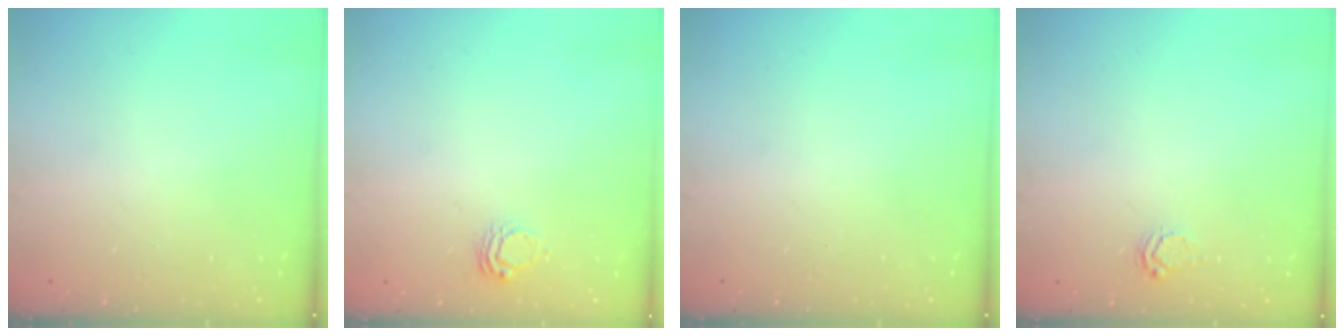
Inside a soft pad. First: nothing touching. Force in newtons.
{"total": 5.6, "press": 5.6, "slide": 0.5}
{"total": 0.0}
{"total": 2.6, "press": 2.6, "slide": 0.3}